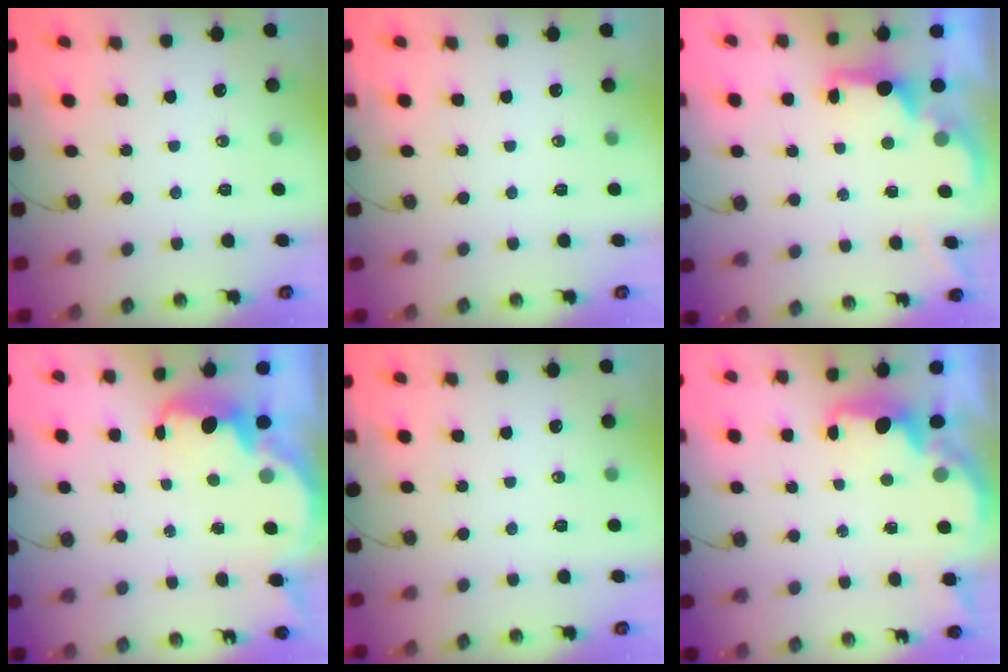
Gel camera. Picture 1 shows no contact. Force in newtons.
{"total": 0.0}
{"total": 2.0, "press": 1.9, "slide": 0.8}
{"total": 2.8, "press": 2.8, "slide": 0.4}
{"total": 0.0}
{"total": 2.3, "press": 2.1, "slide": 0.8}